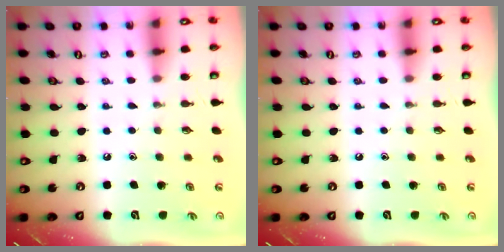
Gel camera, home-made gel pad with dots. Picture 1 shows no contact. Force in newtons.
{"total": 0.0}